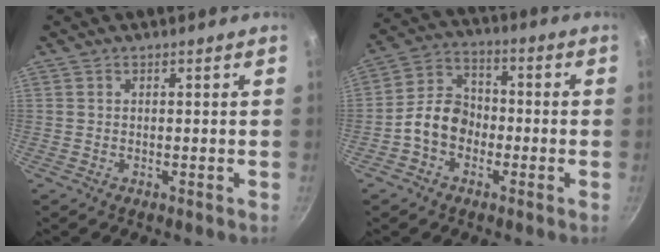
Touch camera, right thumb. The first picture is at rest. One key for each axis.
{"total": 8.9, "fx": -2.6, "fy": 6.8, "fz": 5.1, "tx": -0.060, "ty": 0.036, "tz": -0.061}